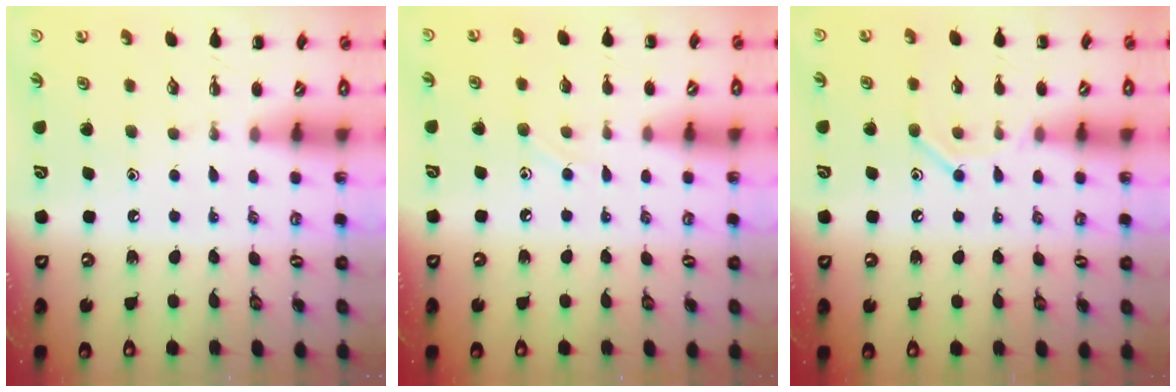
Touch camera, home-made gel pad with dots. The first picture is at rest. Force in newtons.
{"total": 4.0, "press": 3.8, "slide": 1.2}
{"total": 8.4, "press": 8.3, "slide": 1.4}